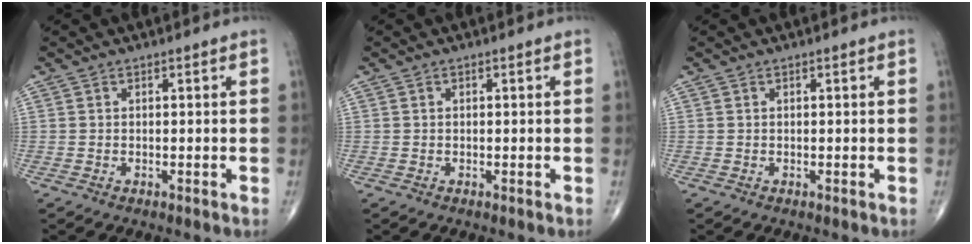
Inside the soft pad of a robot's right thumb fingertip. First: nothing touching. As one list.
[{"total": 0.0}, {"total": 0.0}]